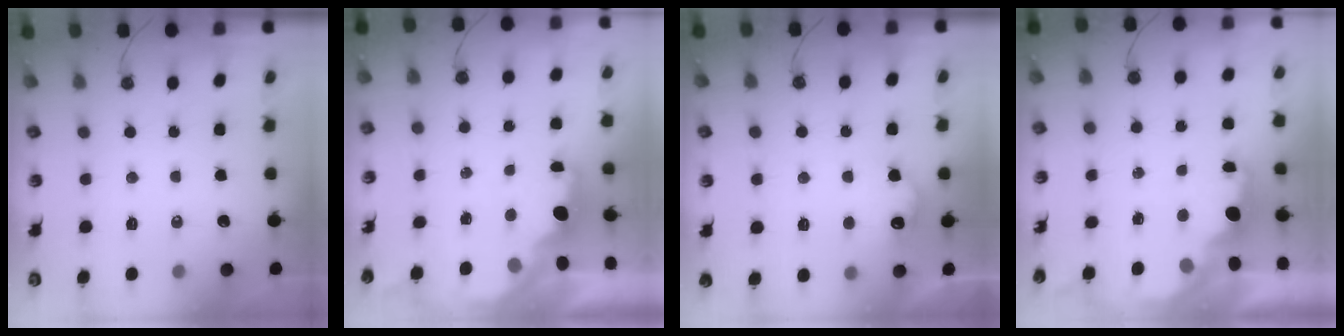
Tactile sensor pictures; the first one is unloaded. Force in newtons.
{"total": 1.8, "press": 1.7, "slide": 0.6}
{"total": 10.9, "press": 10.9, "slide": 0.5}
{"total": 1.6, "press": 1.5, "slide": 0.5}